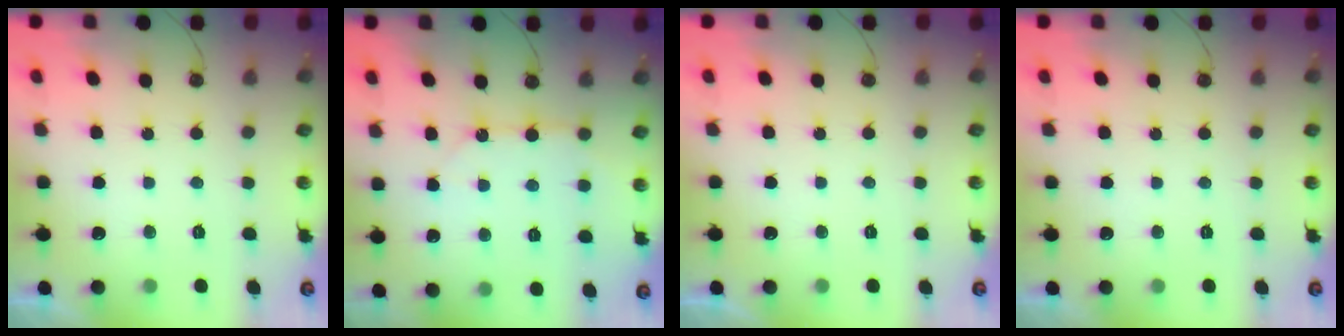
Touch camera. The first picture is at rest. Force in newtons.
{"total": 8.9, "press": 8.9, "slide": 0.8}
{"total": 0.0}
{"total": 0.0}